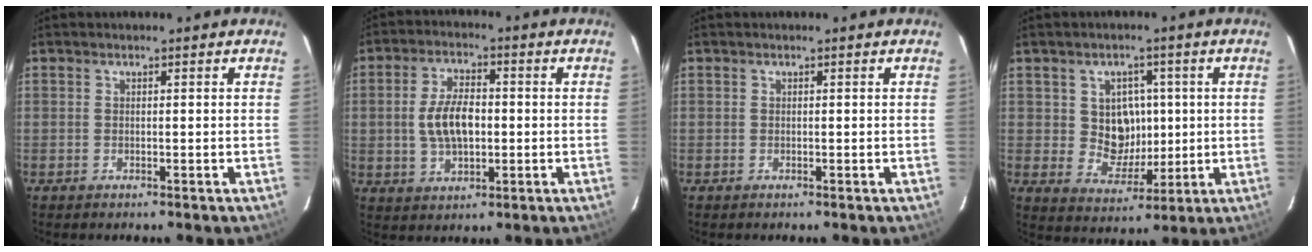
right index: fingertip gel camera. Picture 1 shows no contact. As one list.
[{"total": 8.6, "force": [-0.3, 4.6, 7.3], "torque": [-0.143, 0.007, -0.002]}, {"total": 0.0}, {"total": 7.7, "force": [1.0, 7.0, 3.0], "torque": [-0.056, 0.009, 0.030]}]